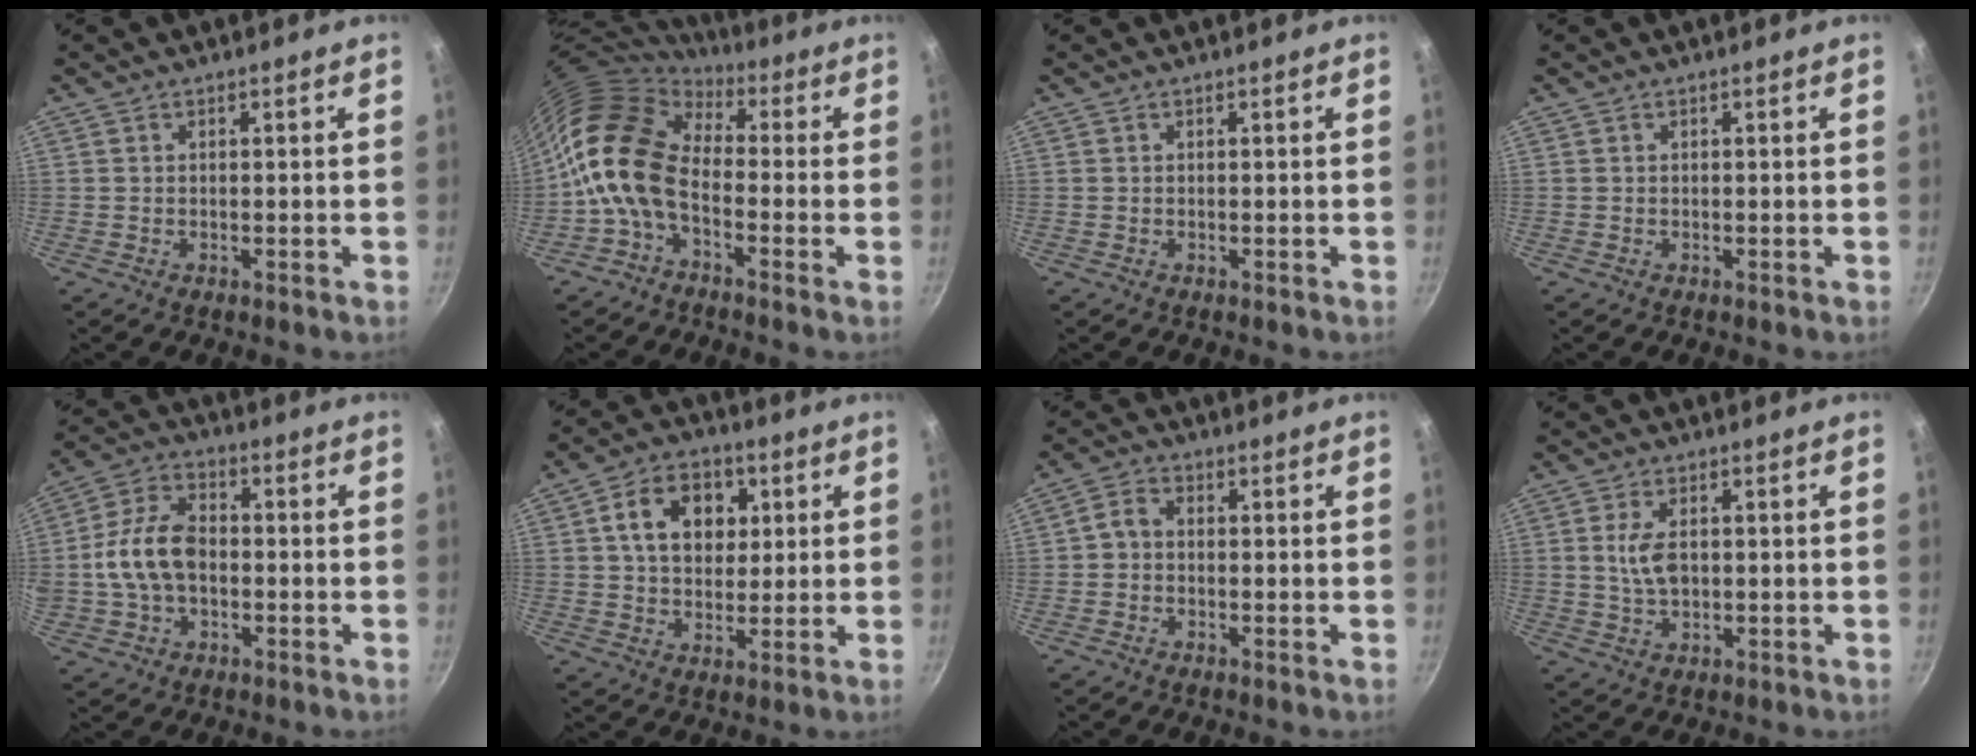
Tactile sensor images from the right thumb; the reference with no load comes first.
{"total": 13.5, "force": [-2.2, 8.6, 10.2], "torque": [-0.177, 0.032, -0.067]}
{"total": 0.0}
{"total": 0.0}
{"total": 12.2, "force": [-0.9, 8.0, 9.1], "torque": [-0.166, 0.029, -0.027]}
{"total": 11.7, "force": [3.1, 8.6, 7.2], "torque": [-0.088, 0.005, 0.043]}
{"total": 3.0, "force": [-0.5, 2.4, 1.8], "torque": [-0.038, 0.014, -0.020]}
{"total": 5.4, "force": [0.5, 3.1, 4.5], "torque": [-0.081, 0.002, 0.011]}